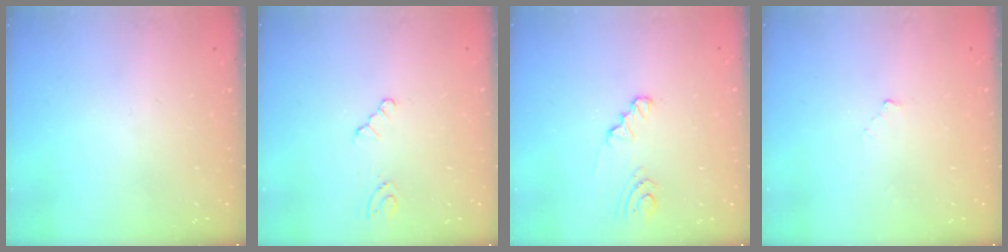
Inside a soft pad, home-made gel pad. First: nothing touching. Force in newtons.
{"total": 2.1, "press": 2.1, "slide": 0.3}
{"total": 4.2, "press": 4.2, "slide": 0.4}
{"total": 2.8, "press": 2.8, "slide": 0.4}